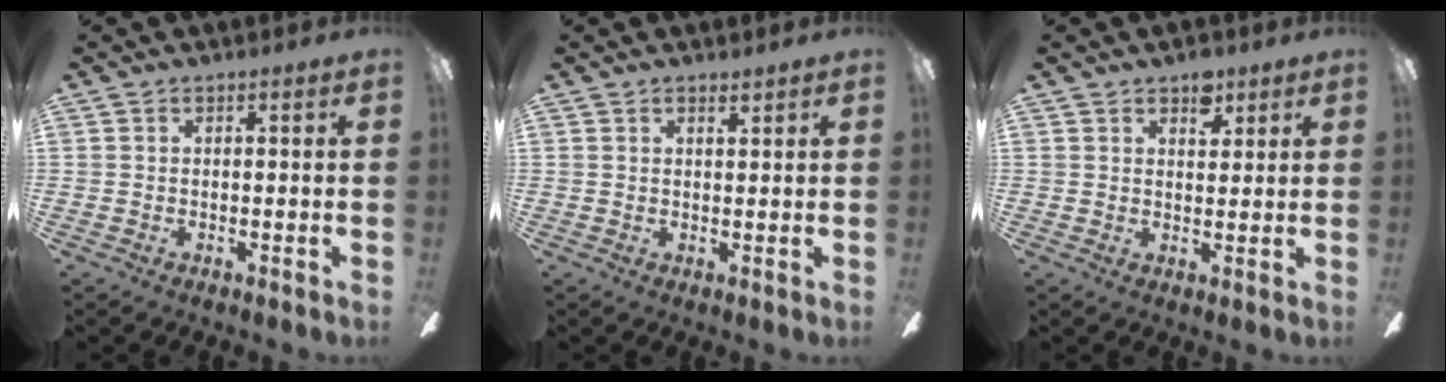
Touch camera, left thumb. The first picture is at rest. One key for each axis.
{"total": 1.4, "fx": 1.3, "fy": 0.3, "fz": 0.5, "tx": -0.004, "ty": -0.004, "tz": 0.022}
{"total": 5.2, "fx": 3.5, "fy": 2.7, "fz": 2.6, "tx": -0.010, "ty": -0.020, "tz": 0.054}